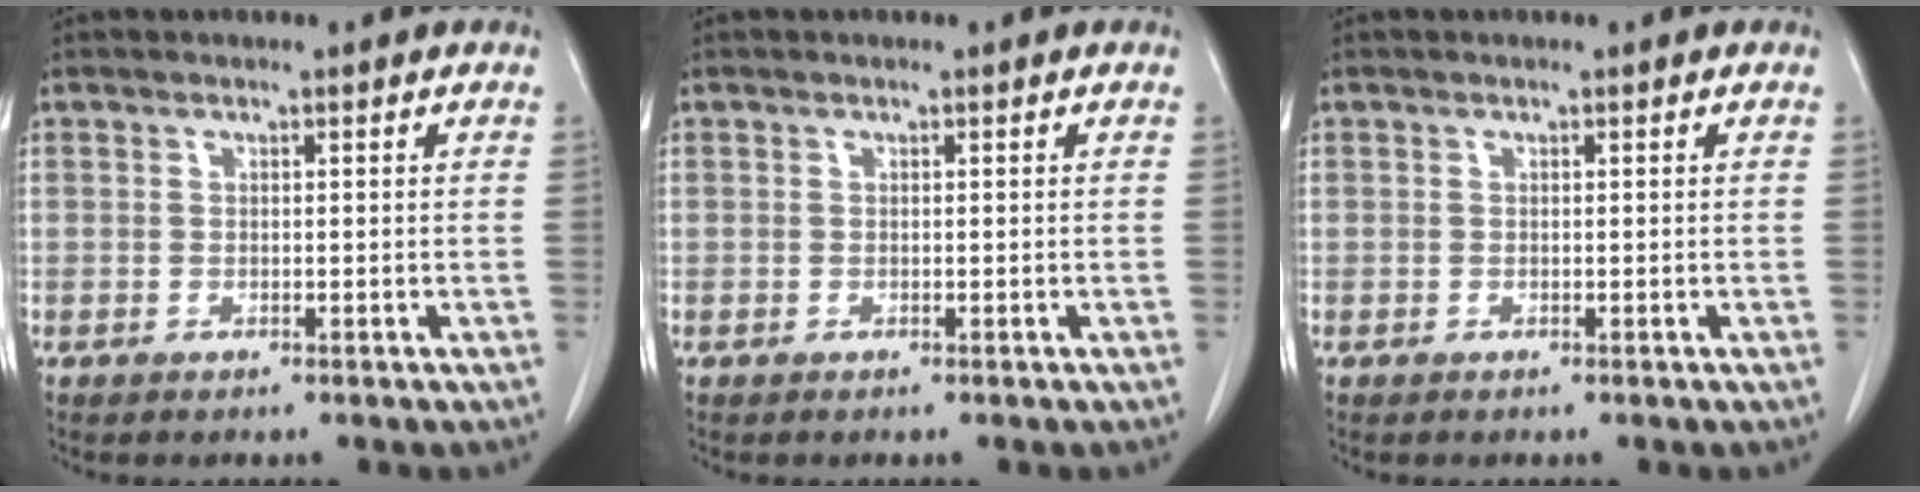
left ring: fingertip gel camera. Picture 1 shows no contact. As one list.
[{"total": 0.0}, {"total": 0.0}]